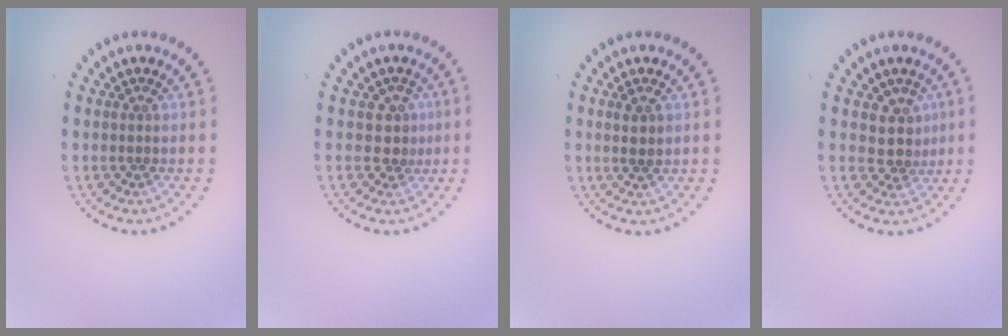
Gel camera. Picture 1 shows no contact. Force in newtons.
{"total": 1.6, "press": 1.4, "slide": 0.9}
{"total": 1.5, "press": 1.3, "slide": 0.7}
{"total": 2.3, "press": 1.8, "slide": 1.5}